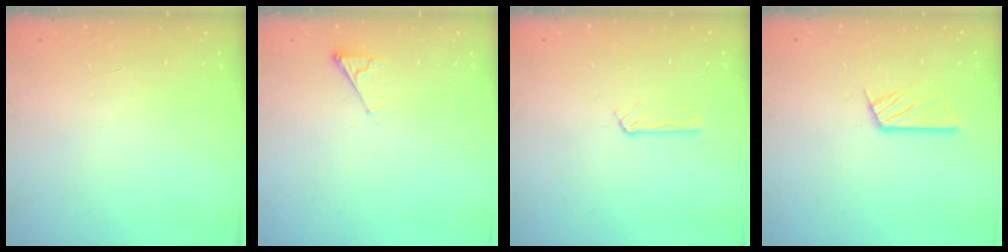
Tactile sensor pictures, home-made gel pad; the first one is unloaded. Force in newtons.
{"total": 2.8, "press": 2.7, "slide": 0.4}
{"total": 2.7, "press": 2.7, "slide": 0.2}
{"total": 6.3, "press": 6.3, "slide": 0.1}